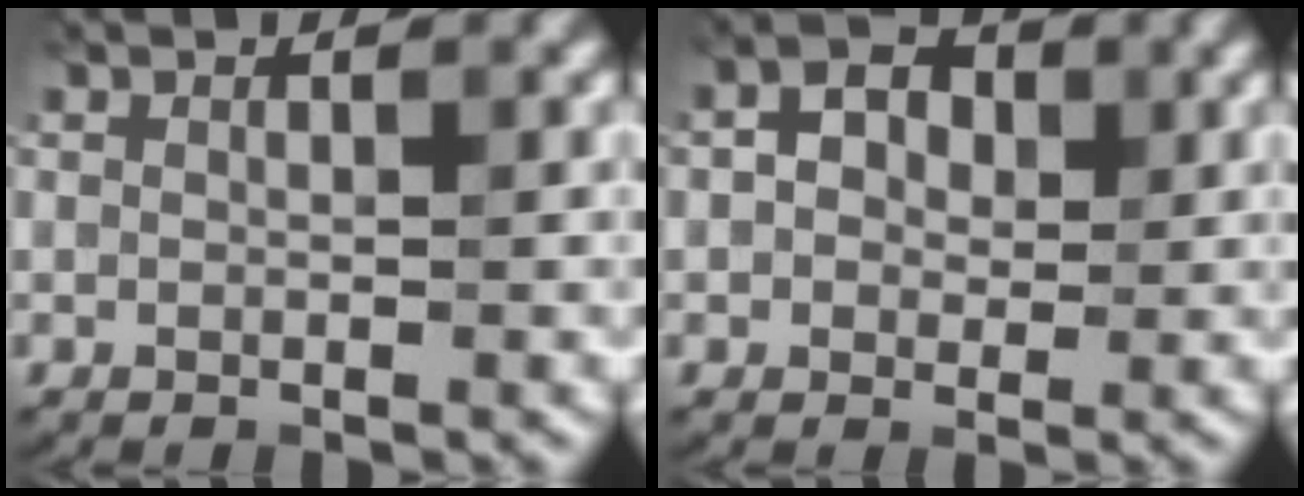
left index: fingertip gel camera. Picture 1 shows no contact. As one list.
[{"total": 3.2, "force": [0.3, 2.5, 2.0], "torque": [-0.036, 0.003, -0.004]}]